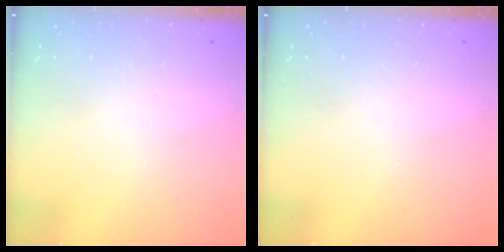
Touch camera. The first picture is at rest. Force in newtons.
{"total": 0.0}